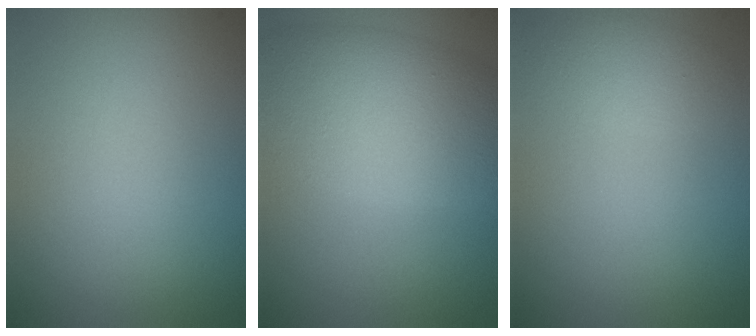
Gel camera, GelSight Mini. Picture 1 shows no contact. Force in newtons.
{"total": 8.1, "press": 8.1, "slide": 0.5}
{"total": 1.7, "press": 1.7, "slide": 0.1}